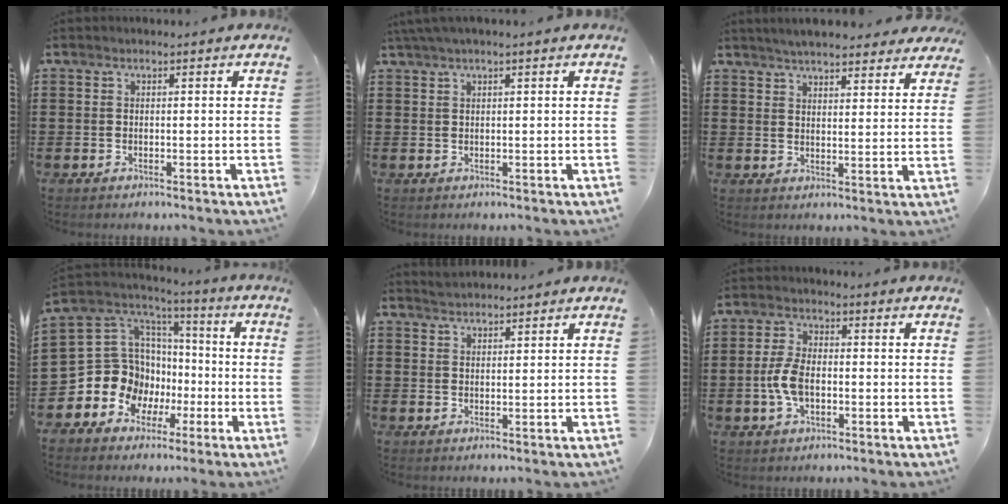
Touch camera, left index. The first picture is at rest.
{"total": 1.3, "force": [0.7, 0.0, 1.1], "torque": [-0.020, -0.002, 0.014]}
{"total": 4.8, "force": [4.6, 0.4, 1.2], "torque": [-0.038, -0.014, 0.085]}
{"total": 11.8, "force": [-2.3, 11.2, 3.1], "torque": [-0.116, -0.027, -0.028]}
{"total": 1.8, "force": [1.8, 0.2, 0.1], "torque": [-0.006, 0.002, 0.036]}
{"total": 5.9, "force": [-1.1, 3.2, 4.9], "torque": [-0.121, -0.003, -0.027]}